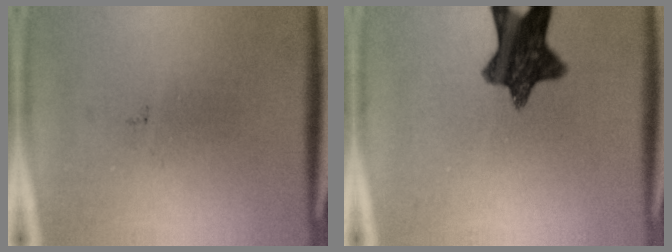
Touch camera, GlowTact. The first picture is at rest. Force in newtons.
{"total": 10.7}